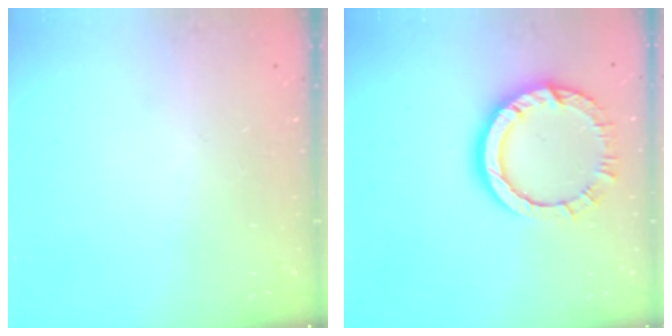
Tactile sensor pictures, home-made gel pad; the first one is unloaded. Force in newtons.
{"total": 11.6, "press": 11.6, "slide": 0.8}